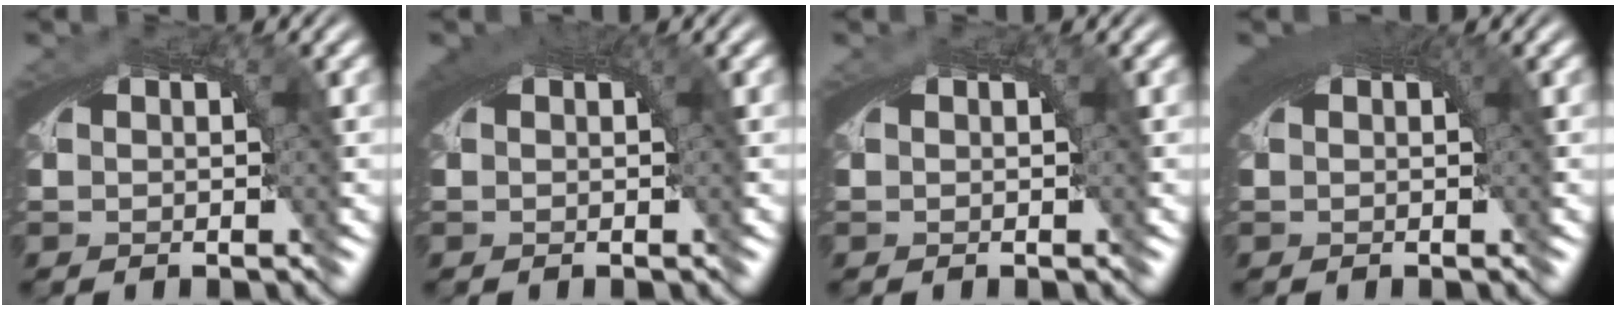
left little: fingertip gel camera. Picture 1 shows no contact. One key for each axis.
{"total": 1.8, "fx": 0.8, "fy": 0.2, "fz": 1.6, "tx": -0.019, "ty": 0.005, "tz": 0.012}
{"total": 0.0}
{"total": 2.7, "fx": 1.1, "fy": 0.6, "fz": 2.3, "tx": -0.026, "ty": 0.010, "tz": 0.015}